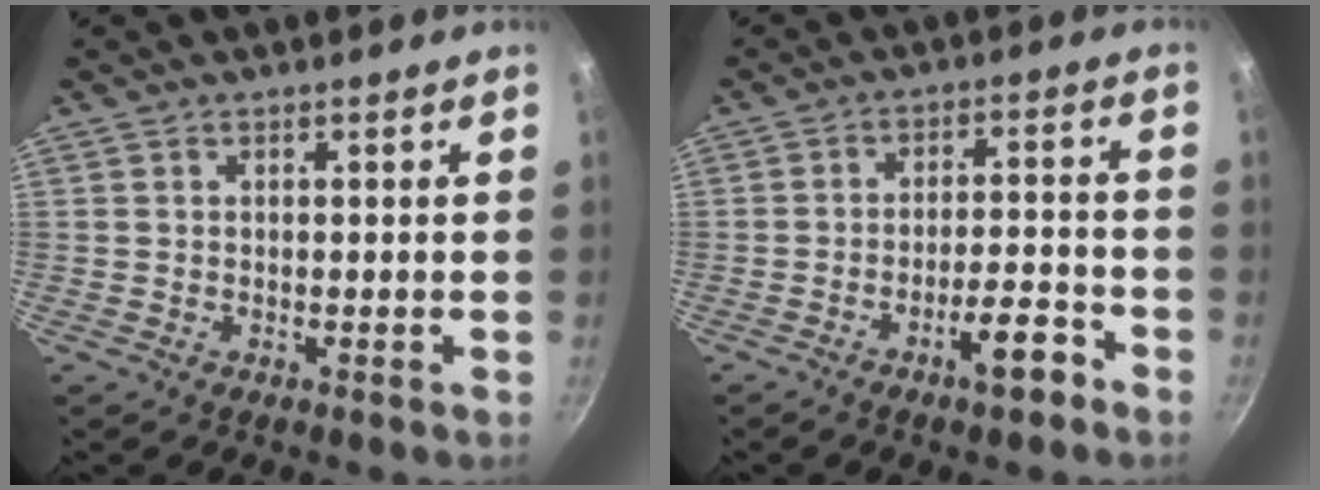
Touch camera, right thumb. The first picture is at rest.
{"total": 7.2, "force": [-4.4, 2.0, 5.3], "torque": [-0.071, 0.039, -0.063]}